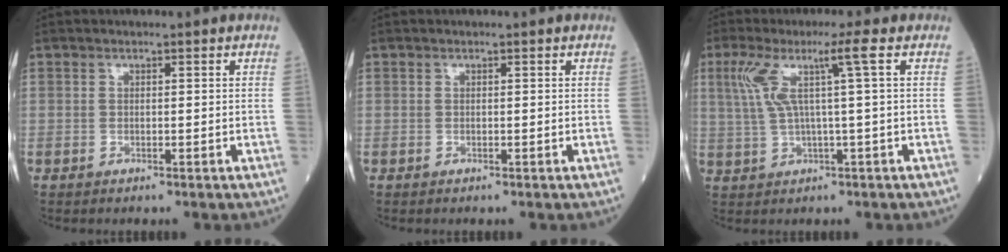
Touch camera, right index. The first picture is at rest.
{"total": 0.0}
{"total": 7.0, "force": [2.2, -0.7, 6.6], "torque": [-0.134, 0.018, 0.051]}